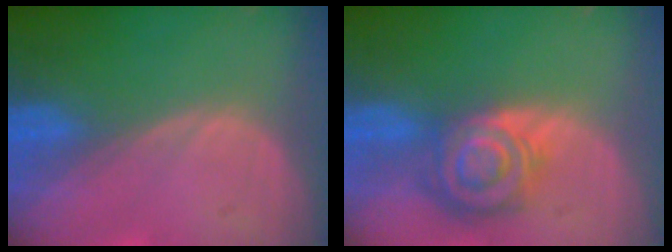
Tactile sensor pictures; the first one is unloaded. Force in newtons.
{"total": 8.5, "press": 7.4, "slide": 4.2}